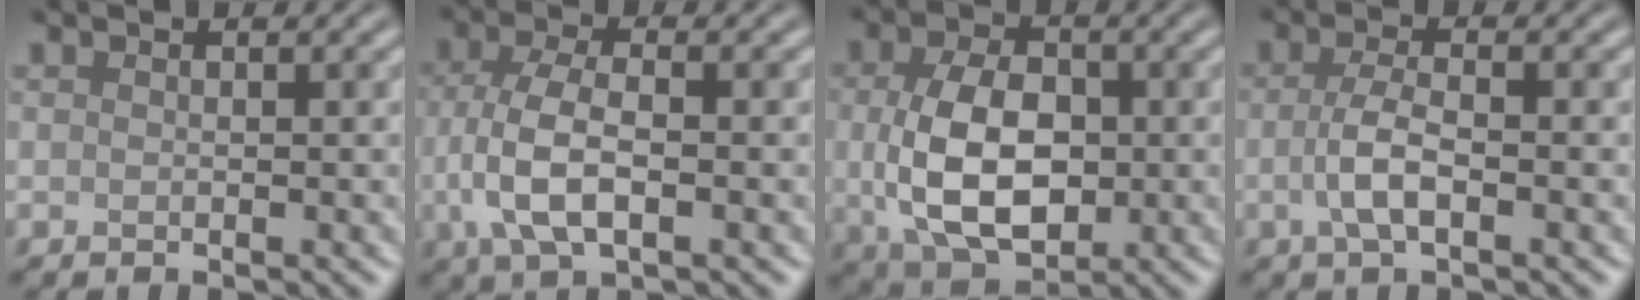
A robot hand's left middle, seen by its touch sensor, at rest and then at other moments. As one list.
[{"total": 5.5, "force": [-1.1, 2.5, 4.8], "torque": [-0.107, 0.000, -0.022]}, {"total": 8.3, "force": [-0.4, 5.3, 6.4], "torque": [-0.135, -0.008, -0.002]}, {"total": 3.0, "force": [-0.7, 1.0, 2.7], "torque": [-0.060, -0.001, -0.016]}]